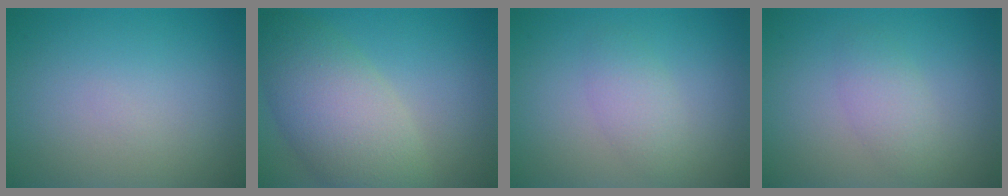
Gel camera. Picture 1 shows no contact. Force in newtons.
{"total": 7.3, "press": 7.3, "slide": 0.5}
{"total": 2.1, "press": 2.1, "slide": 0.1}
{"total": 2.1, "press": 2.1, "slide": 0.1}